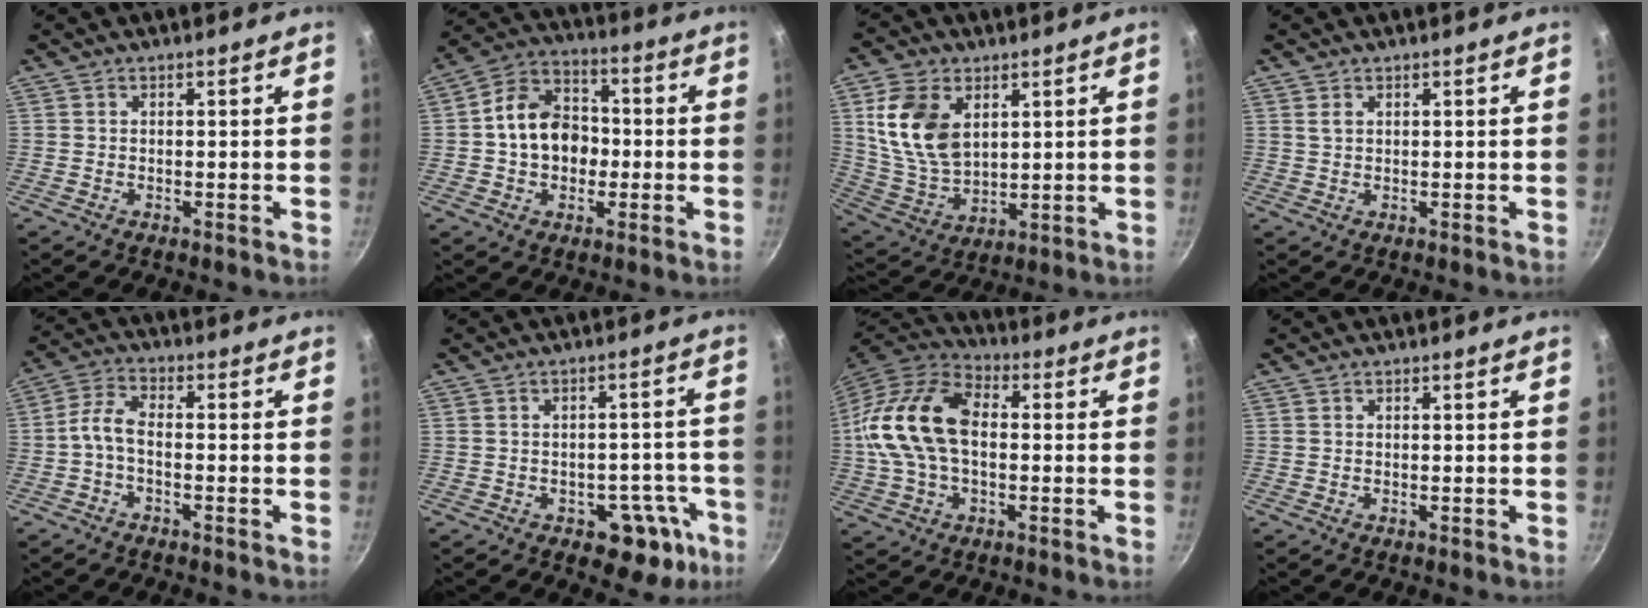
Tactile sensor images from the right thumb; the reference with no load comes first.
{"total": 12.5, "force": [-0.6, 9.7, 7.8], "torque": [-0.098, 0.030, -0.024]}
{"total": 14.3, "force": [4.4, 9.3, 9.9], "torque": [-0.174, -0.021, 0.098]}
{"total": 1.3, "force": [0.6, 0.8, 0.8], "torque": [-0.015, 0.000, 0.013]}
{"total": 4.7, "force": [-1.8, 2.1, 3.8], "torque": [-0.089, 0.027, -0.045]}
{"total": 9.9, "force": [-4.8, 6.4, 5.9], "torque": [-0.009, 0.046, -0.044]}
{"total": 18.2, "force": [0.4, 11.6, 14.0], "torque": [-0.257, 0.034, -0.005]}
{"total": 0.0}